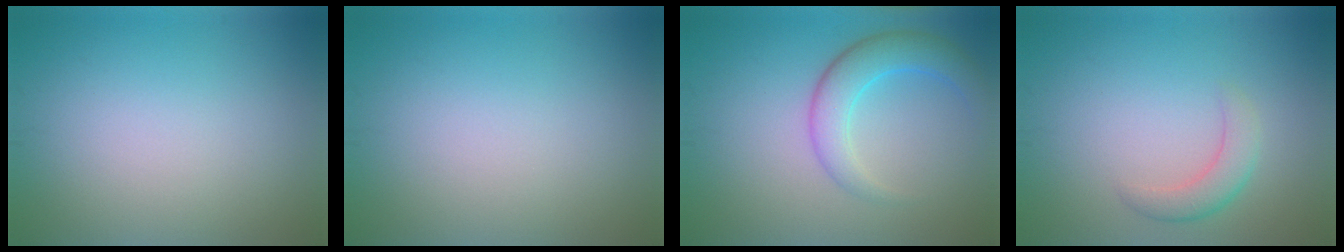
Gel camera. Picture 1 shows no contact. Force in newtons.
{"total": 0.0}
{"total": 4.5, "press": 4.5, "slide": 0.3}
{"total": 2.5, "press": 2.5, "slide": 0.0}